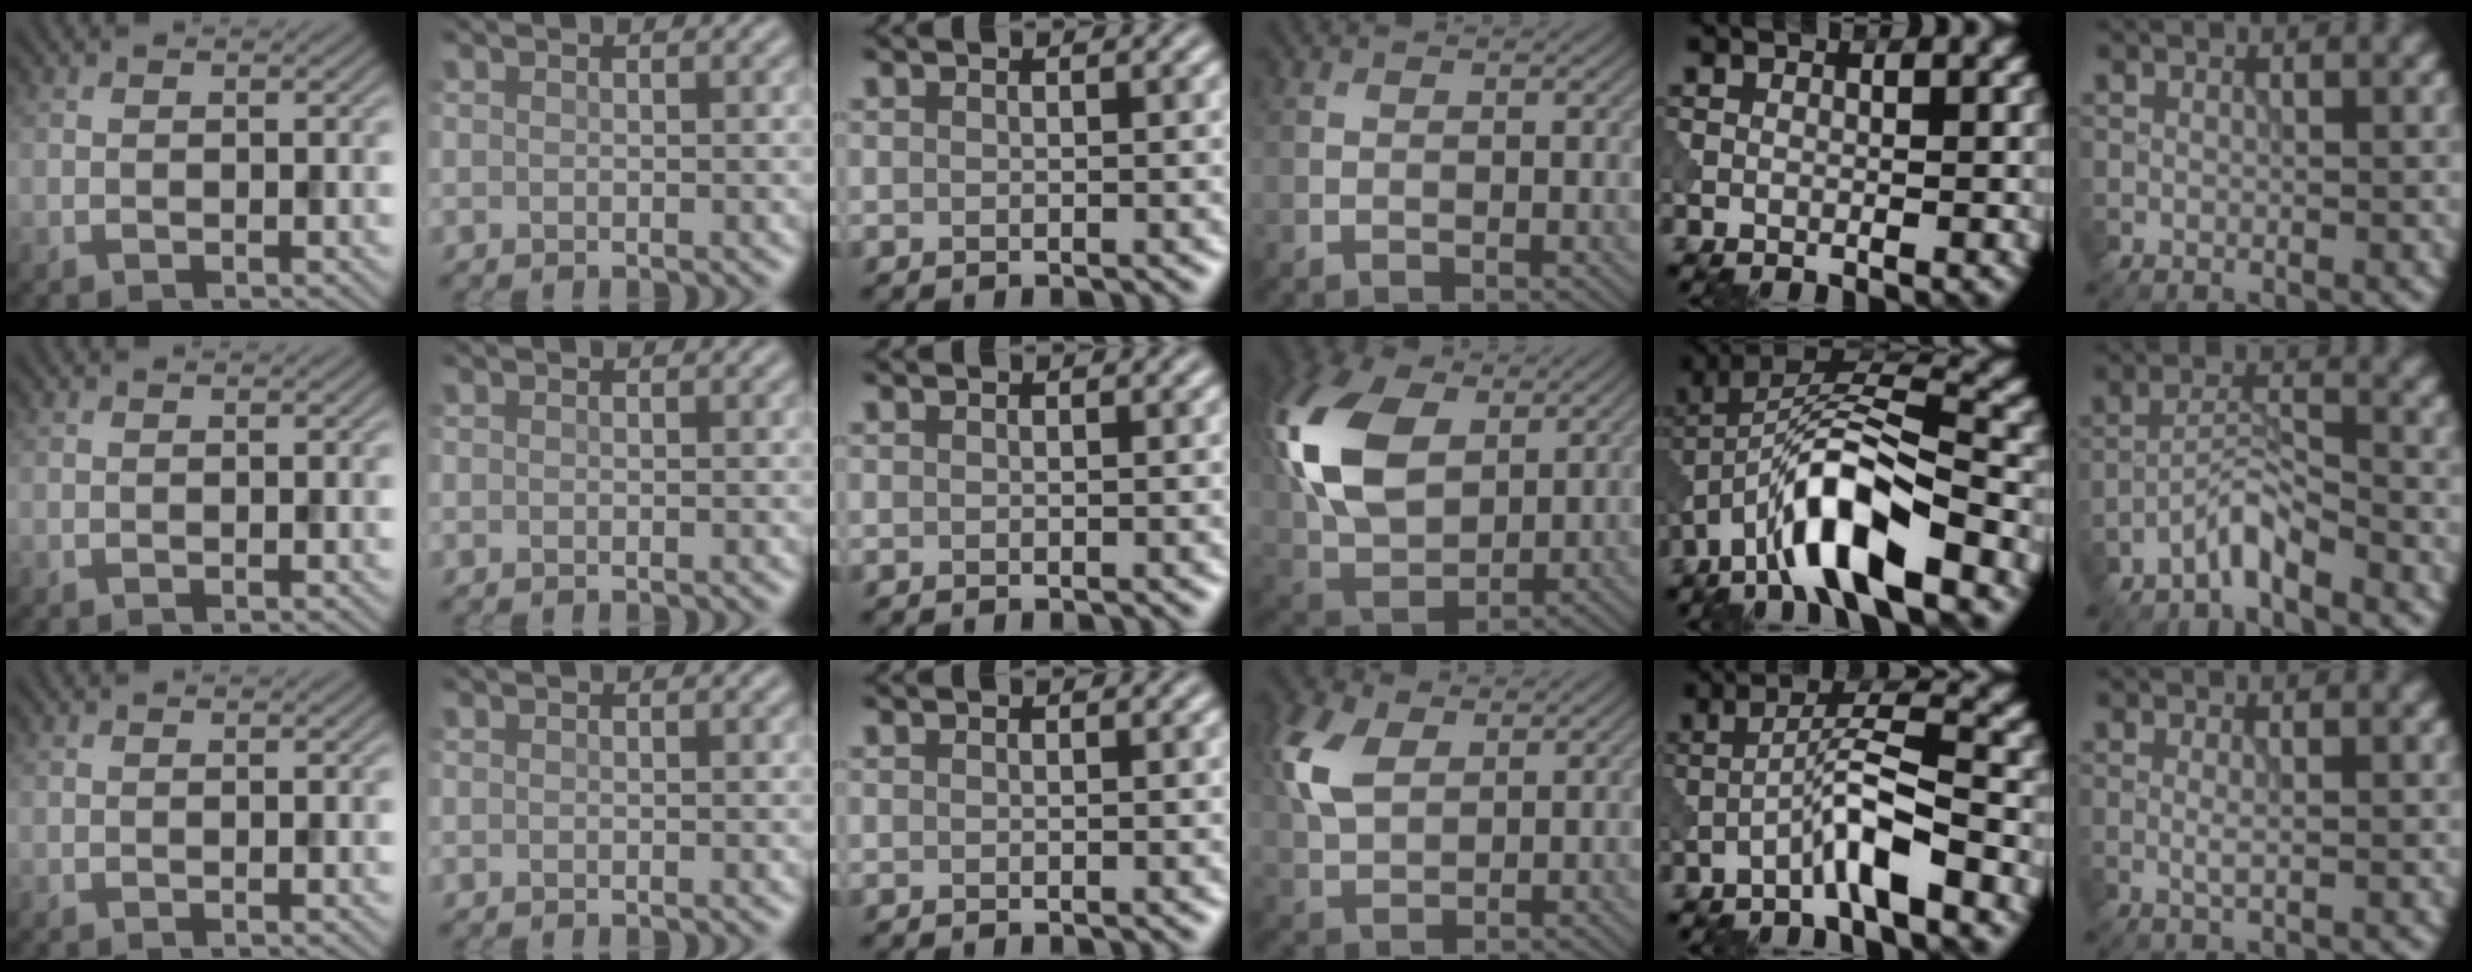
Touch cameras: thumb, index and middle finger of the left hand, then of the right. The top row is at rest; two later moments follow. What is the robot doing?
{"motion": "wipe", "object": "makeup brush"}